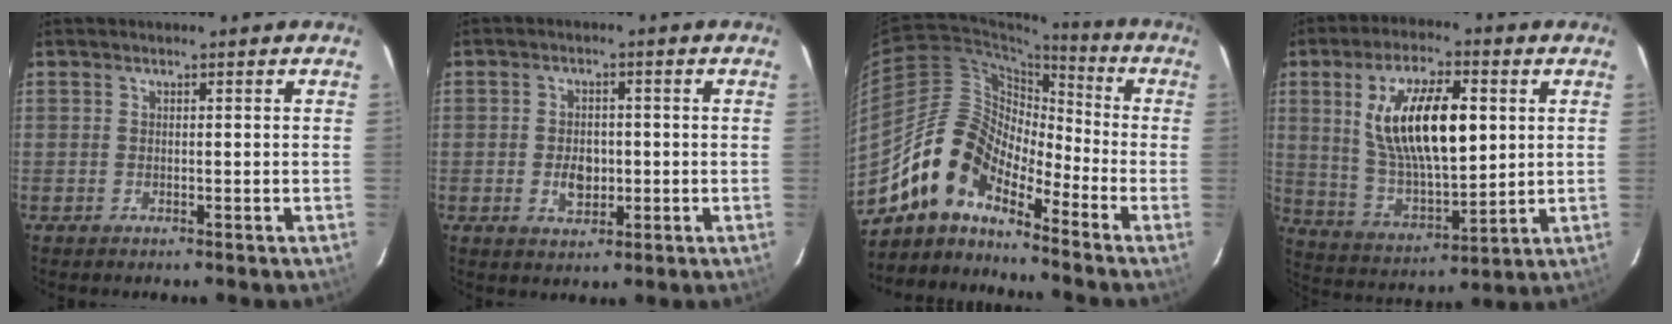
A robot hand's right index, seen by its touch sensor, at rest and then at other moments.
{"total": 4.9, "force": [-1.0, 3.4, 3.4], "torque": [-0.063, 0.002, -0.011]}
{"total": 12.2, "force": [-9.8, 4.7, 5.5], "torque": [-0.091, 0.020, -0.199]}
{"total": 17.8, "force": [4.3, 7.3, 15.7], "torque": [-0.289, 0.007, 0.091]}